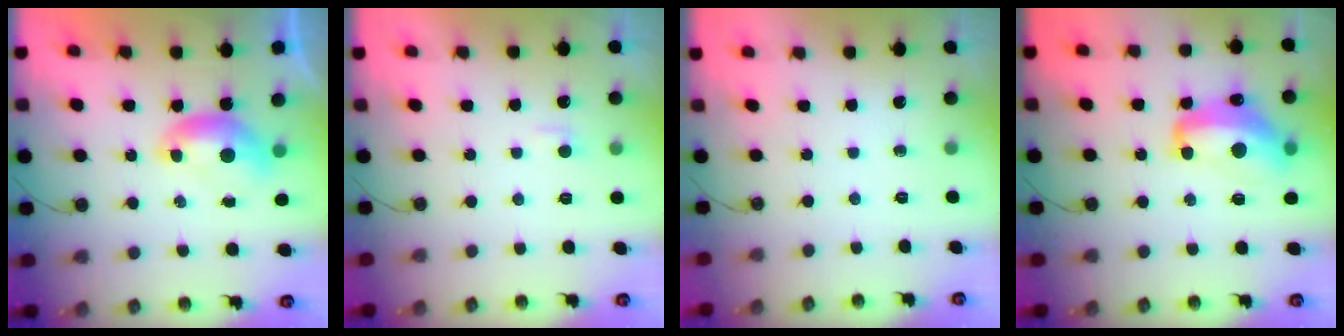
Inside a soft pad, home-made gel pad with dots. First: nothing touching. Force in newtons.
{"total": 3.1, "press": 3.1, "slide": 0.2}
{"total": 0.0}
{"total": 9.3, "press": 9.2, "slide": 1.0}